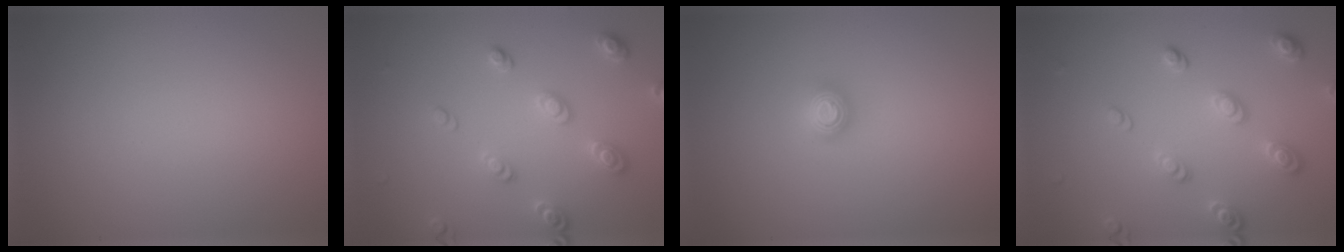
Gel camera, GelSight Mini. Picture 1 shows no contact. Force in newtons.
{"total": 2.9, "press": 2.7, "slide": 1.0}
{"total": 1.2, "press": 1.2, "slide": 0.3}
{"total": 3.2, "press": 2.7, "slide": 1.8}